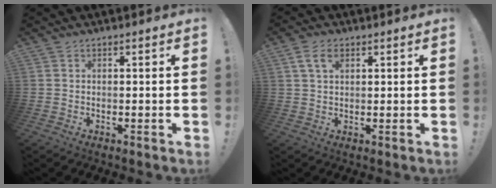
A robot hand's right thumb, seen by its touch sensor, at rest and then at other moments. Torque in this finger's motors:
{"motor_torque": [-0.20, 0.28, -0.07, 0.52, 0.12]}